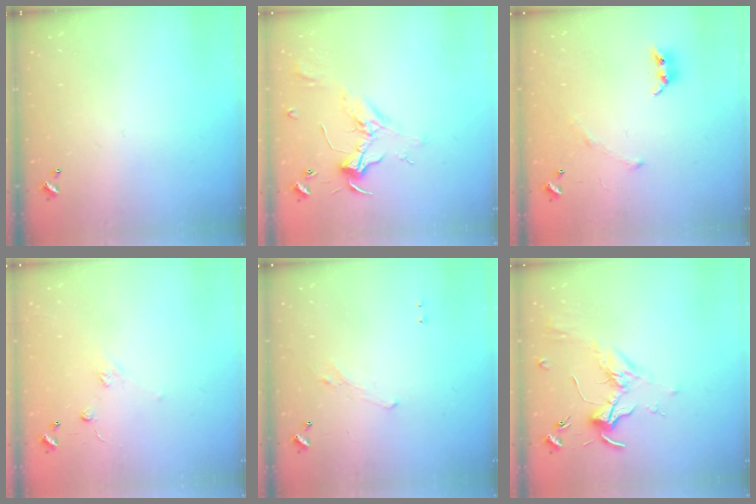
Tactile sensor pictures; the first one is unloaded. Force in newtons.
{"total": 2.3, "press": 2.2, "slide": 0.7}
{"total": 3.2, "press": 3.0, "slide": 1.0}
{"total": 2.5, "press": 2.3, "slide": 1.0}
{"total": 1.2, "press": 0.9, "slide": 0.8}
{"total": 1.7, "press": 1.5, "slide": 0.7}